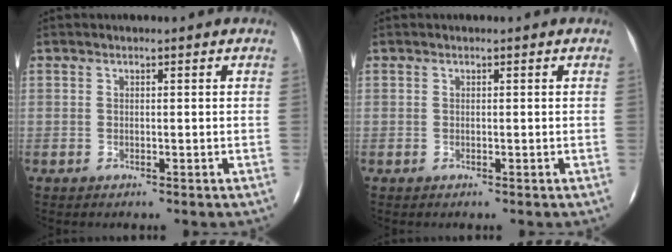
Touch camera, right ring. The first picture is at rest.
{"total": 0.0}